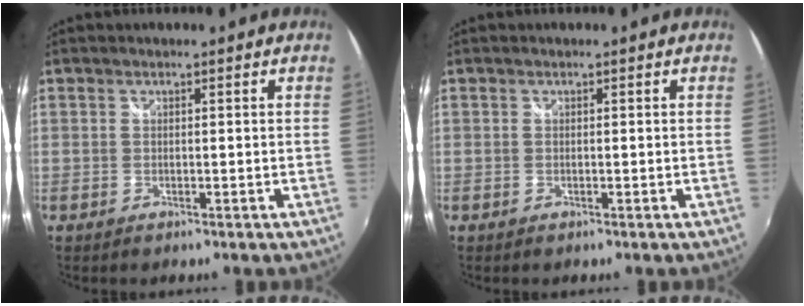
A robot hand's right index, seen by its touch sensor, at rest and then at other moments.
{"total": 0.0}